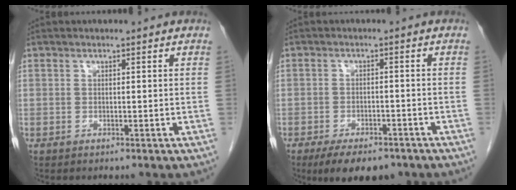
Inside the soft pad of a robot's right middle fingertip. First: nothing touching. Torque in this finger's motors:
{"motor_torque": [1.13, -0.89, 0.07, 0.03]}